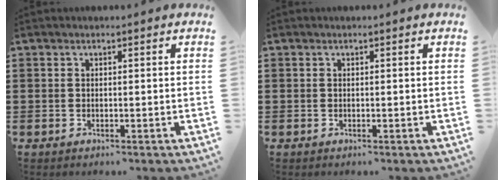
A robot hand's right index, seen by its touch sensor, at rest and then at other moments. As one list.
[{"total": 0.0}]